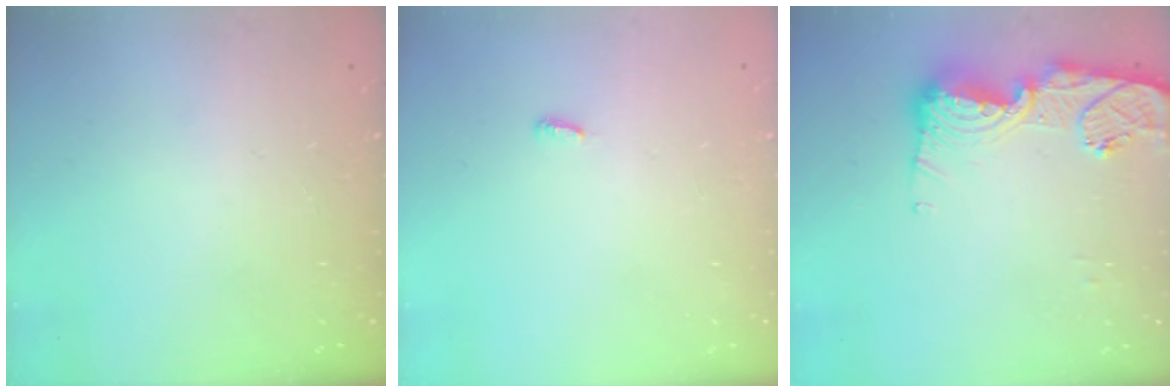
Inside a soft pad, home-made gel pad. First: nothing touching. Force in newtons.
{"total": 2.9, "press": 2.9, "slide": 0.2}
{"total": 14.0, "press": 13.9, "slide": 1.5}